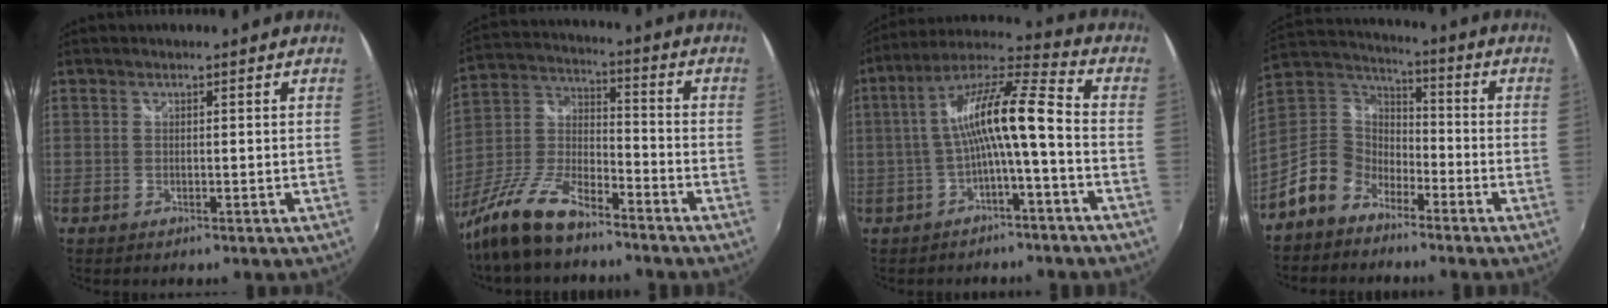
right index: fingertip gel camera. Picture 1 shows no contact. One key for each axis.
{"total": 14.8, "fx": -10.5, "fy": 4.8, "fz": 9.2, "tx": -0.212, "ty": -0.010, "tz": -0.206}
{"total": 11.8, "fx": -2.2, "fy": 1.2, "fz": 11.5, "tx": -0.229, "ty": 0.022, "tz": -0.038}
{"total": 12.4, "fx": -8.1, "fy": 8.2, "fz": 4.4, "tx": -0.114, "ty": 0.027, "tz": -0.159}